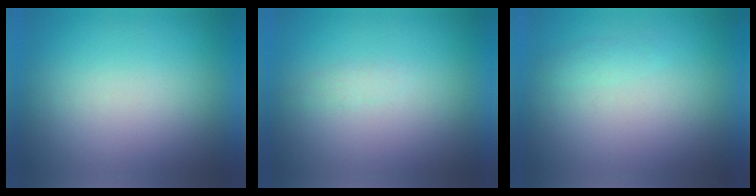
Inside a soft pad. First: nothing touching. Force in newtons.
{"total": 1.2}
{"total": 1.4}